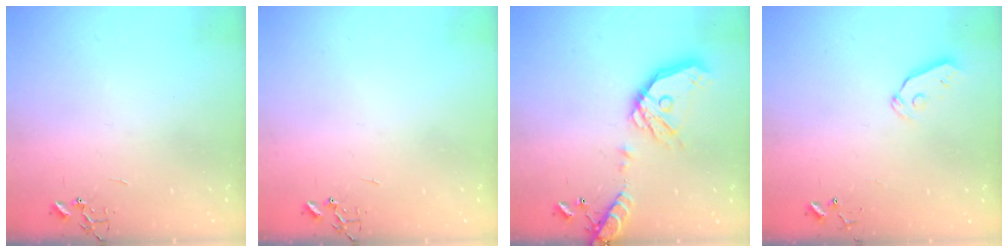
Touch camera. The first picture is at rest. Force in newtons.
{"total": 0.0}
{"total": 18.1, "press": 17.8, "slide": 3.3}
{"total": 5.6, "press": 5.6, "slide": 0.7}